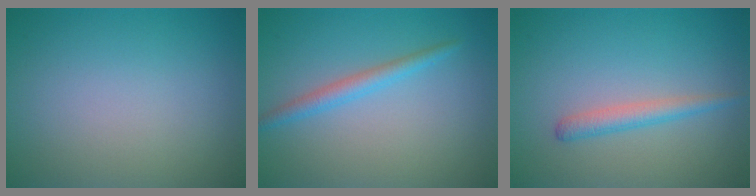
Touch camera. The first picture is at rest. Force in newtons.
{"total": 2.0, "press": 2.0, "slide": 0.1}
{"total": 1.9, "press": 1.9, "slide": 0.1}